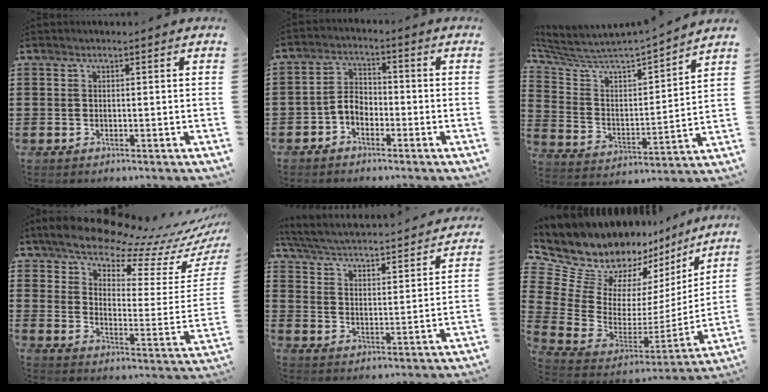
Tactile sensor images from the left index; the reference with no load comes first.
{"total": 3.7, "force": [-2.3, 2.2, 1.9], "torque": [-0.053, 0.006, -0.052]}
{"total": 4.6, "force": [4.2, 0.9, 1.4], "torque": [-0.059, -0.047, 0.063]}
{"total": 9.6, "force": [8.7, 1.5, 3.8], "torque": [-0.093, -0.074, 0.145]}
{"total": 3.5, "force": [3.3, -0.1, 1.1], "torque": [-0.042, -0.031, 0.046]}
{"total": 11.5, "force": [9.1, 6.0, 3.6], "torque": [-0.133, -0.078, 0.167]}